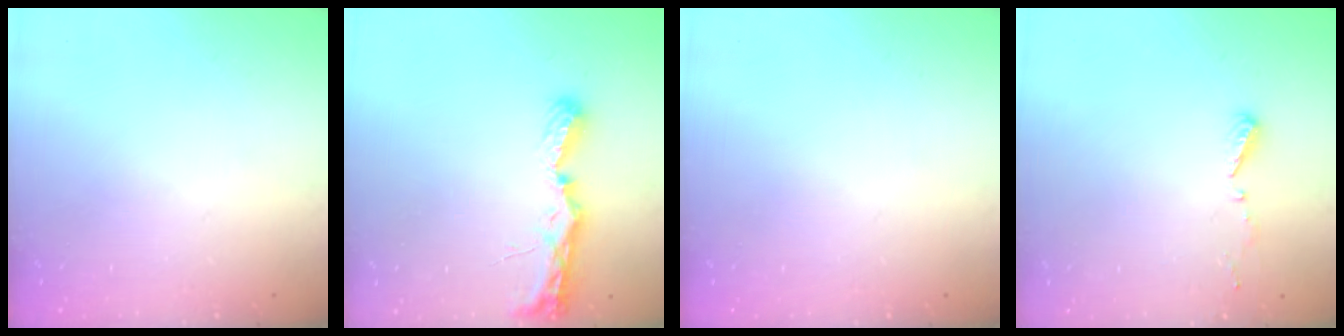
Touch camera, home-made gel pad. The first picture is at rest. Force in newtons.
{"total": 7.7, "press": 7.7, "slide": 0.5}
{"total": 0.0}
{"total": 4.0, "press": 4.0, "slide": 0.4}